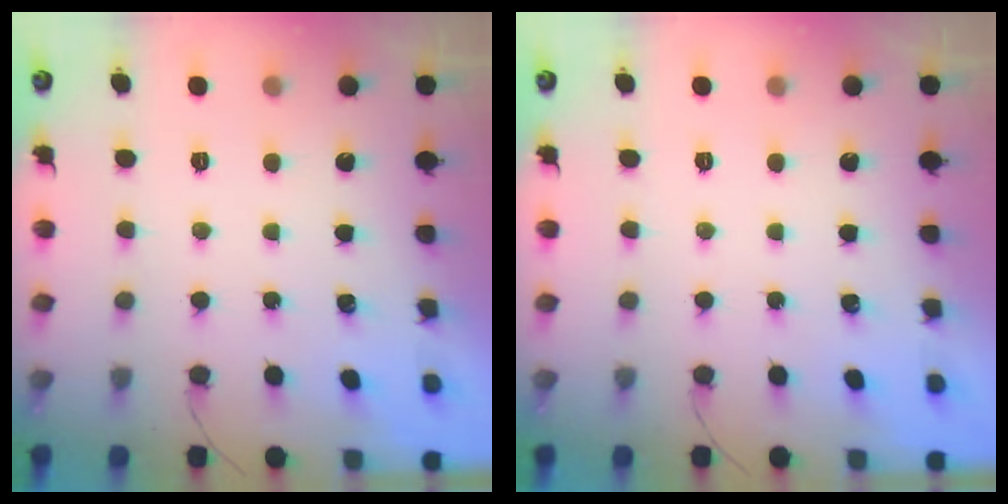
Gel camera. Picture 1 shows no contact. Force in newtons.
{"total": 0.0}